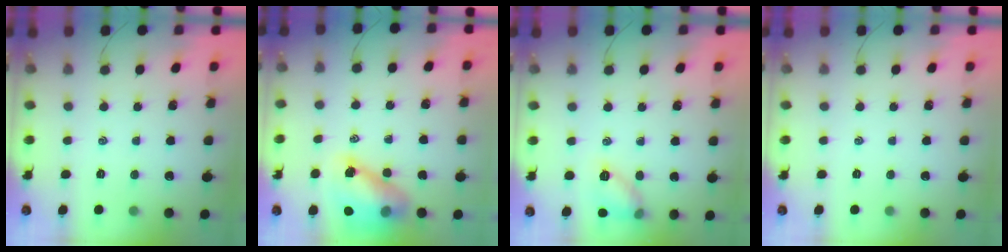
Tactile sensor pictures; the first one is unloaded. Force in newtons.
{"total": 11.9, "press": 11.5, "slide": 3.4}
{"total": 9.4, "press": 9.4, "slide": 0.7}
{"total": 0.0}